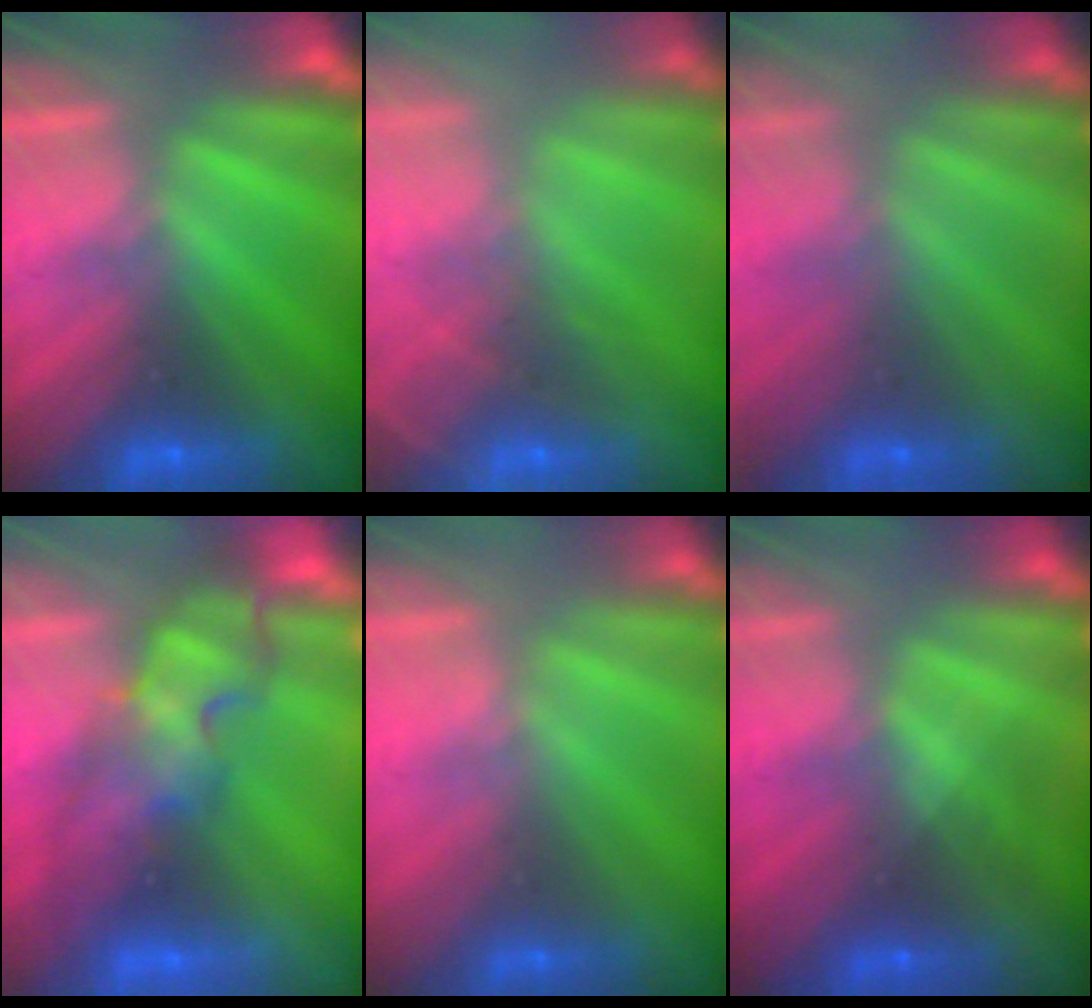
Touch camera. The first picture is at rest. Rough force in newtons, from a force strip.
{"total": 7.0}
{"total": 1.4}
{"total": 3.9}
{"total": 2.2}
{"total": 1.7}